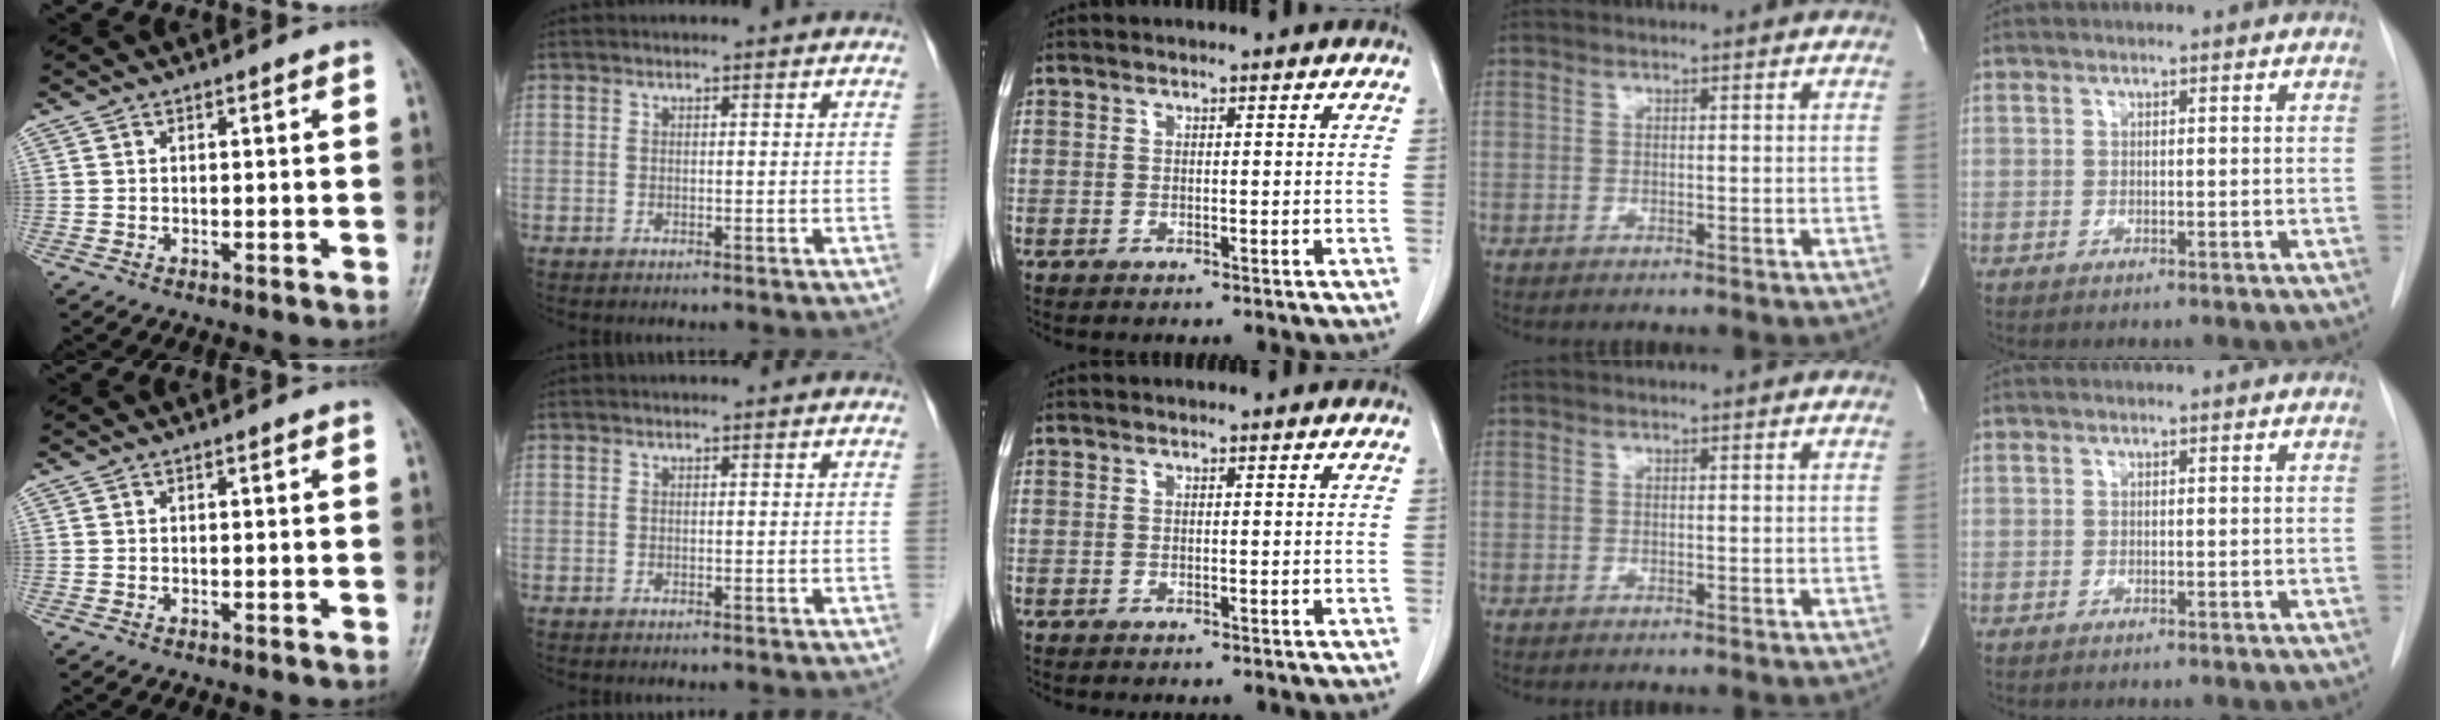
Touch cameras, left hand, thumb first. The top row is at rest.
{}